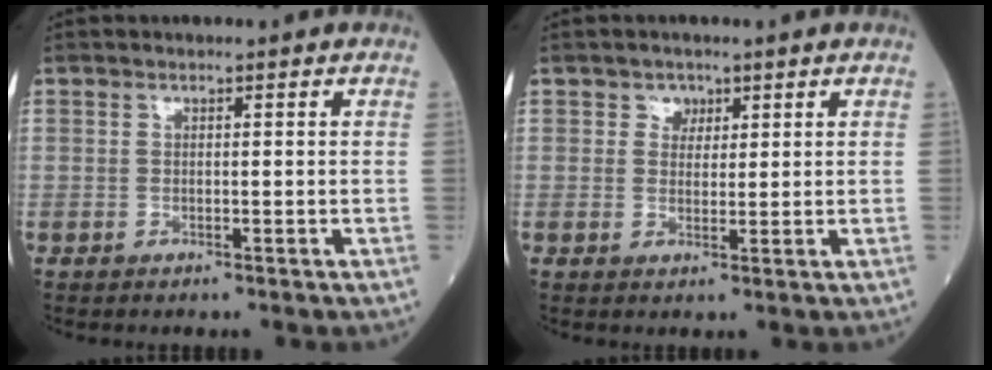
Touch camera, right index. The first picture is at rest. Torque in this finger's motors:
{"motor_torque": [0.02, 0.18, -0.01, 0.01]}